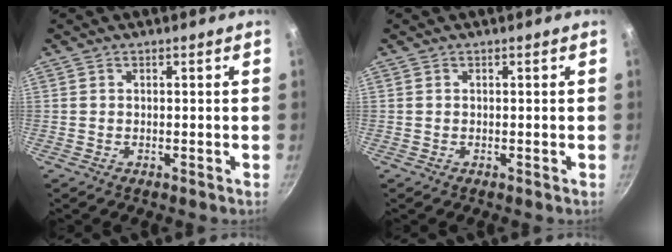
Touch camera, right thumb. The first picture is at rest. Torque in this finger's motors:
{"motor_torque": [-0.32, 0.32, 0.12, 0.12, 0.03]}